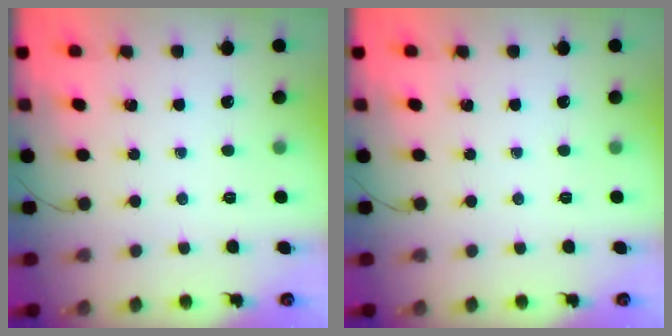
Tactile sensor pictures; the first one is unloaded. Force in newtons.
{"total": 0.0}